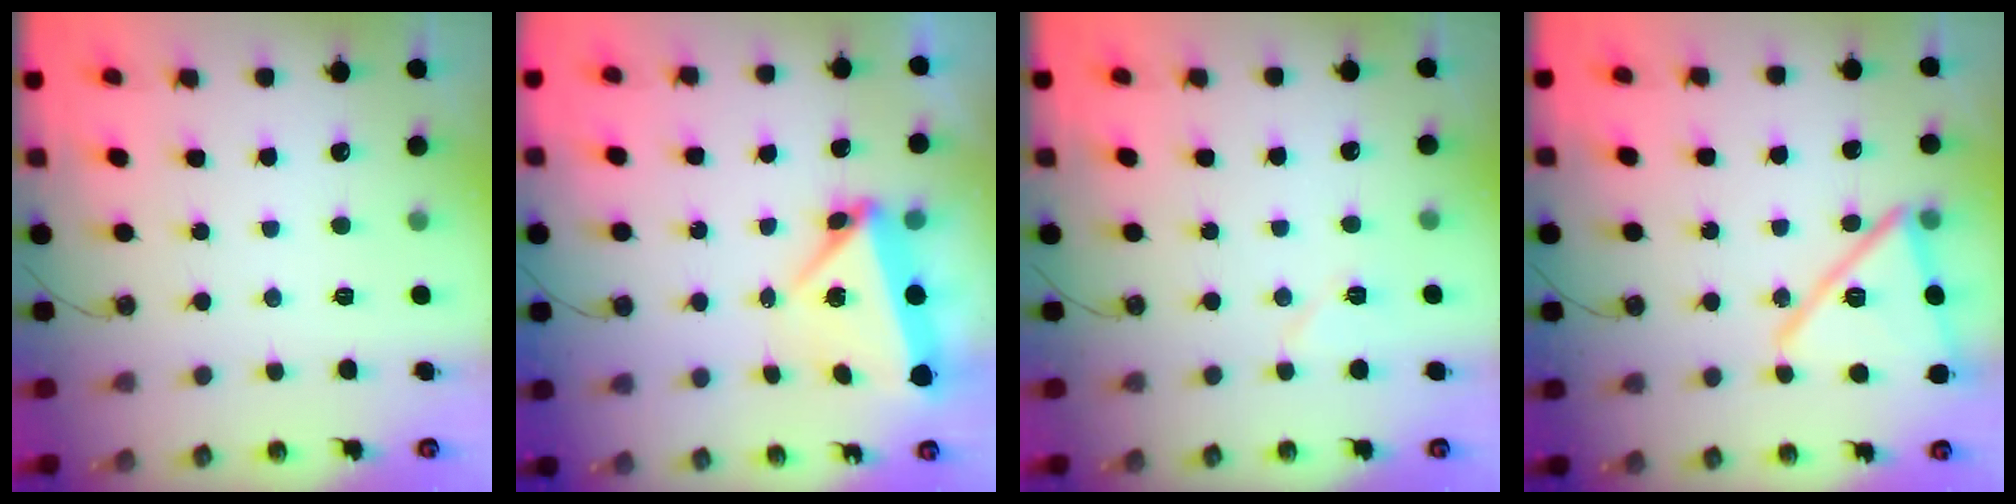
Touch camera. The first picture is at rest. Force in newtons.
{"total": 5.6, "press": 5.6, "slide": 0.6}
{"total": 6.6, "press": 6.3, "slide": 1.9}
{"total": 17.0, "press": 17.0, "slide": 1.1}